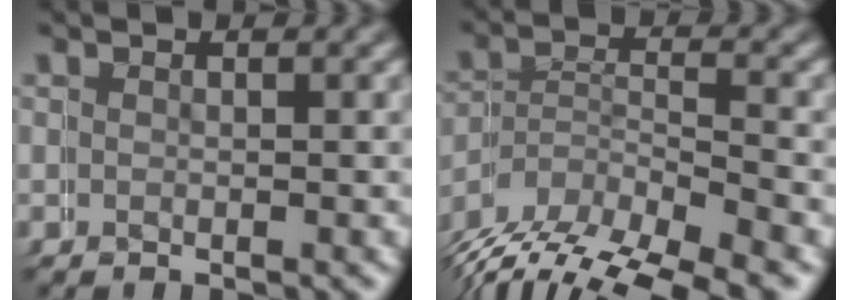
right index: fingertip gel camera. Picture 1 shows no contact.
{"total": 6.0, "force": [-3.8, 3.6, 2.8], "torque": [-0.055, -0.016, -0.060]}